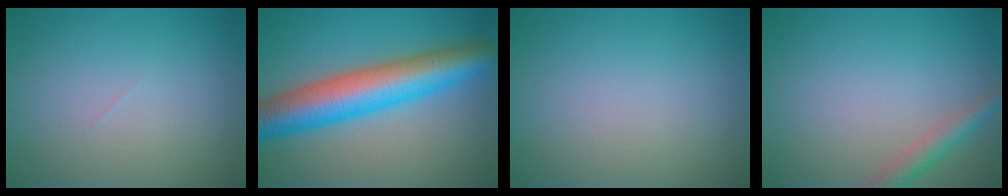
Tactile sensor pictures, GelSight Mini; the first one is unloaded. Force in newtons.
{"total": 9.5, "press": 9.5, "slide": 0.2}
{"total": 0.0}
{"total": 2.4, "press": 2.4, "slide": 0.1}